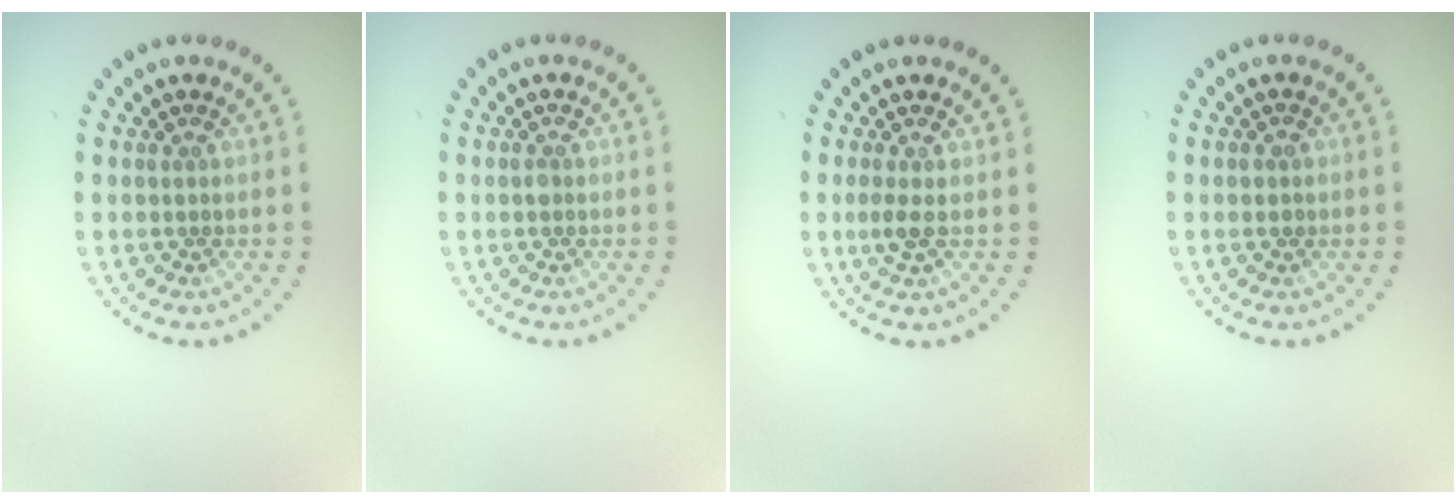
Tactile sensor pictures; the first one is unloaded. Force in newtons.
{"total": 0.6, "press": 0.6, "slide": 0.2}
{"total": 1.2, "press": 1.0, "slide": 0.6}
{"total": 0.9, "press": 0.9, "slide": 0.1}